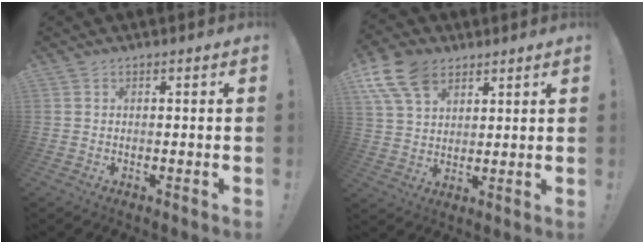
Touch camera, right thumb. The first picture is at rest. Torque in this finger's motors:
{"motor_torque": [-0.06, 0.44, 0.50, -0.28, 0.06]}